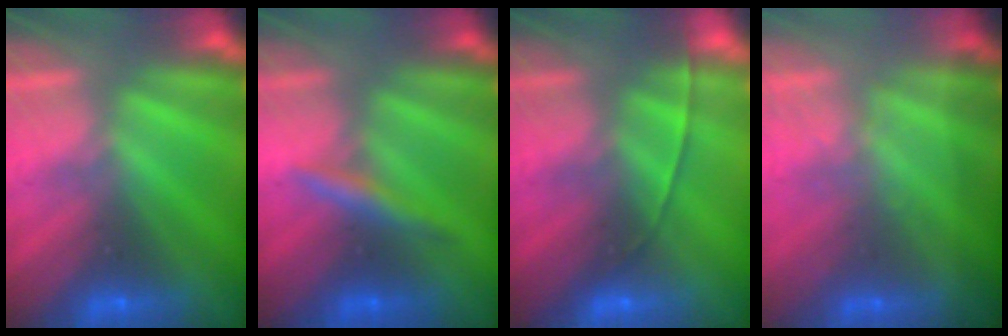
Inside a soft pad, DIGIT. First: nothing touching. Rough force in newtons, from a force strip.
{"total": 3.2}
{"total": 1.9}
{"total": 1.5}